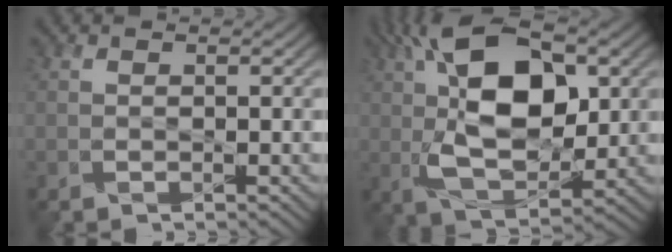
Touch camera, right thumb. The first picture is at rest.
{"total": 14.5, "force": [3.5, 7.3, 12.0], "torque": [-0.224, 0.011, 0.057]}